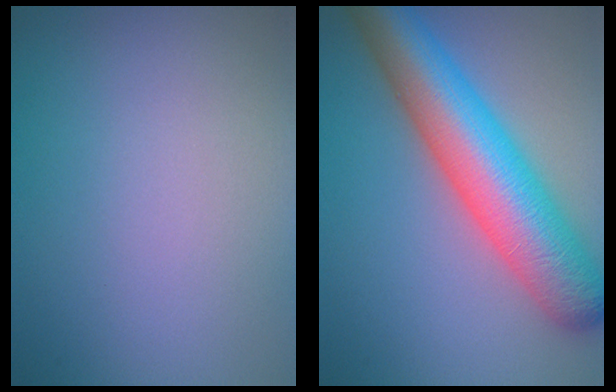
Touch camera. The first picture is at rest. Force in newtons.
{"total": 10.5, "press": 10.5, "slide": 0.4}